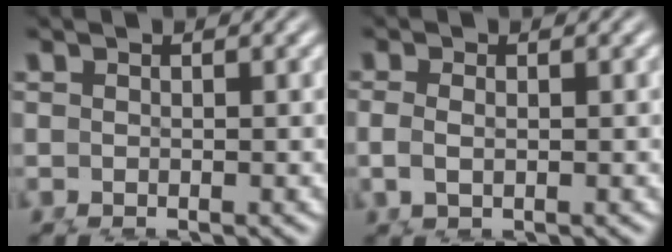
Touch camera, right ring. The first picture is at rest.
{"total": 1.4, "force": [0.0, 0.6, 1.3], "torque": [-0.045, -0.014, 0.011]}